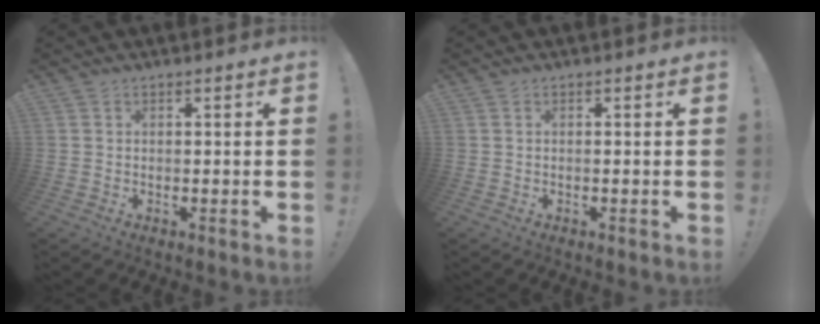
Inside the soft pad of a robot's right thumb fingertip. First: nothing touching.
{"total": 0.0}